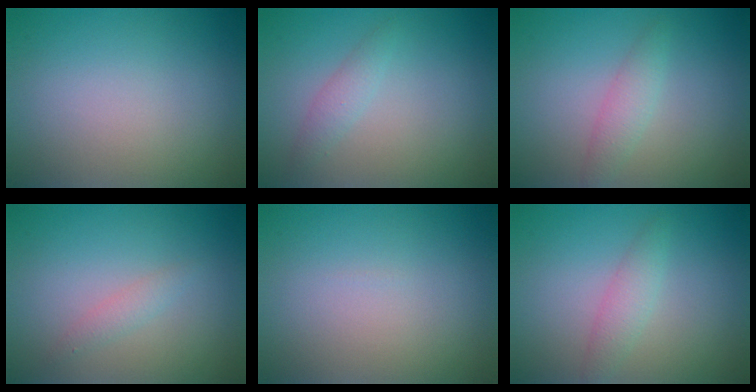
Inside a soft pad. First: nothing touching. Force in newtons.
{"total": 1.4, "press": 1.4, "slide": 0.0}
{"total": 1.8, "press": 1.8, "slide": 0.0}
{"total": 1.1, "press": 1.1, "slide": 0.0}
{"total": 0.0}
{"total": 1.8, "press": 1.8, "slide": 0.0}